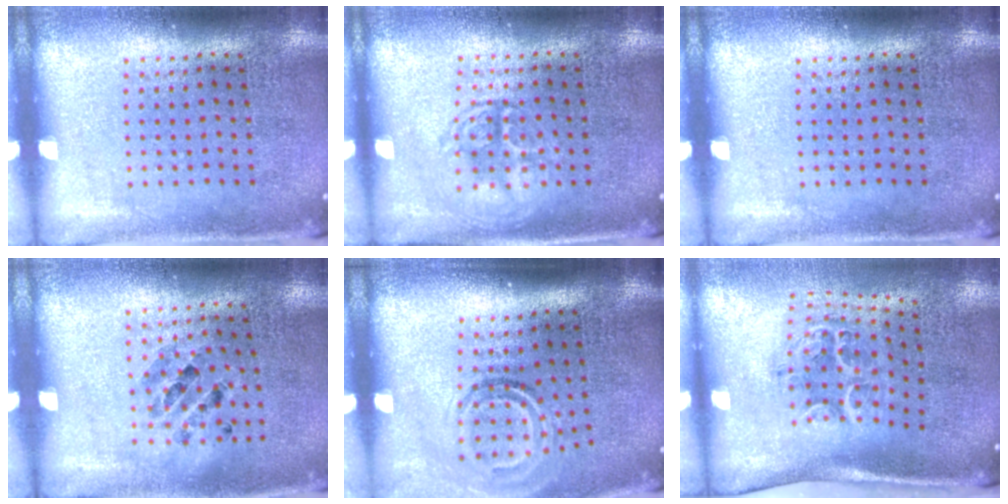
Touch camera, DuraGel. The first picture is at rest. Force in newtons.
{"total": 1.3, "press": 1.3, "slide": 0.1}
{"total": 0.0}
{"total": 0.8, "press": 0.8, "slide": 0.1}
{"total": 1.8, "press": 1.2, "slide": 1.4}
{"total": 1.4, "press": 1.3, "slide": 0.7}